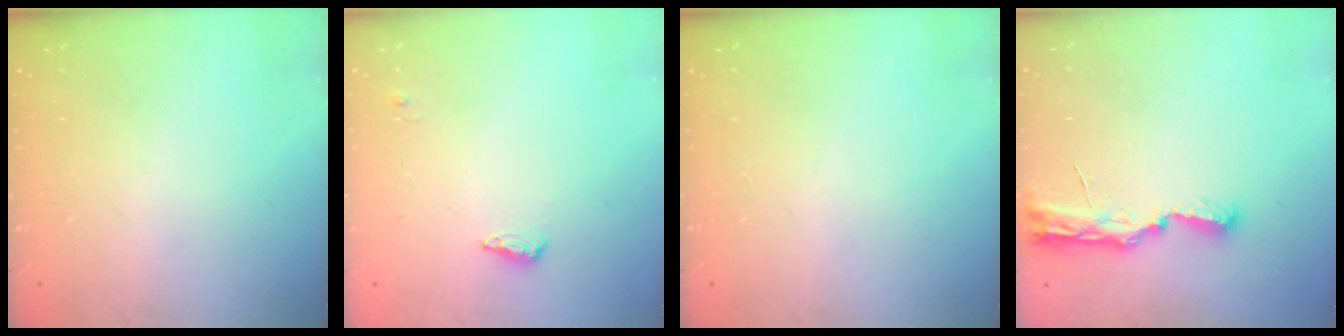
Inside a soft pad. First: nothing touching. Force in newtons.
{"total": 5.0, "press": 4.9, "slide": 1.1}
{"total": 0.0}
{"total": 8.1, "press": 8.1, "slide": 0.8}